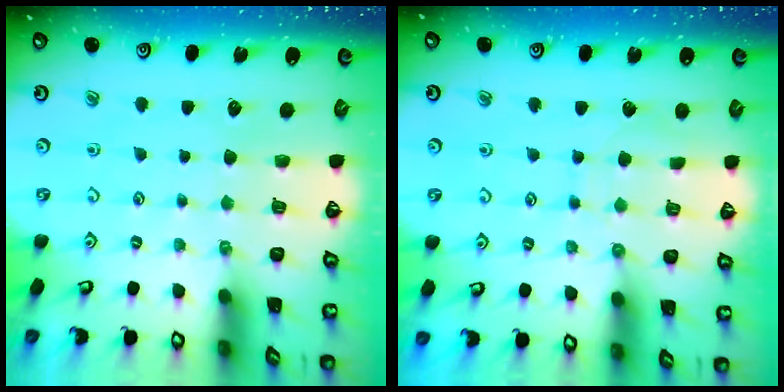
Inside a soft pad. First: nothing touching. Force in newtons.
{"total": 4.2, "press": 4.2, "slide": 0.5}